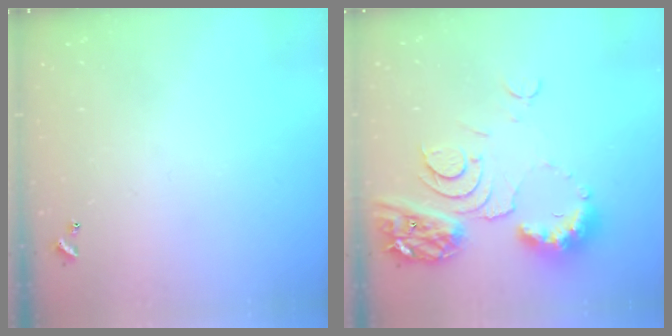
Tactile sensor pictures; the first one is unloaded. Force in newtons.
{"total": 11.1, "press": 11.0, "slide": 1.3}